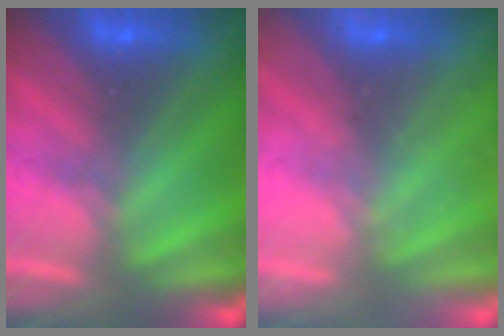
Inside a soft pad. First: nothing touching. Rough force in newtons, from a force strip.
{"total": 2.4}